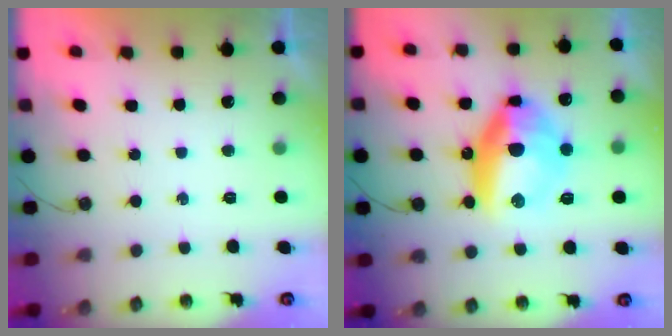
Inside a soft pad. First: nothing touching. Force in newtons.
{"total": 14.6, "press": 14.5, "slide": 2.1}